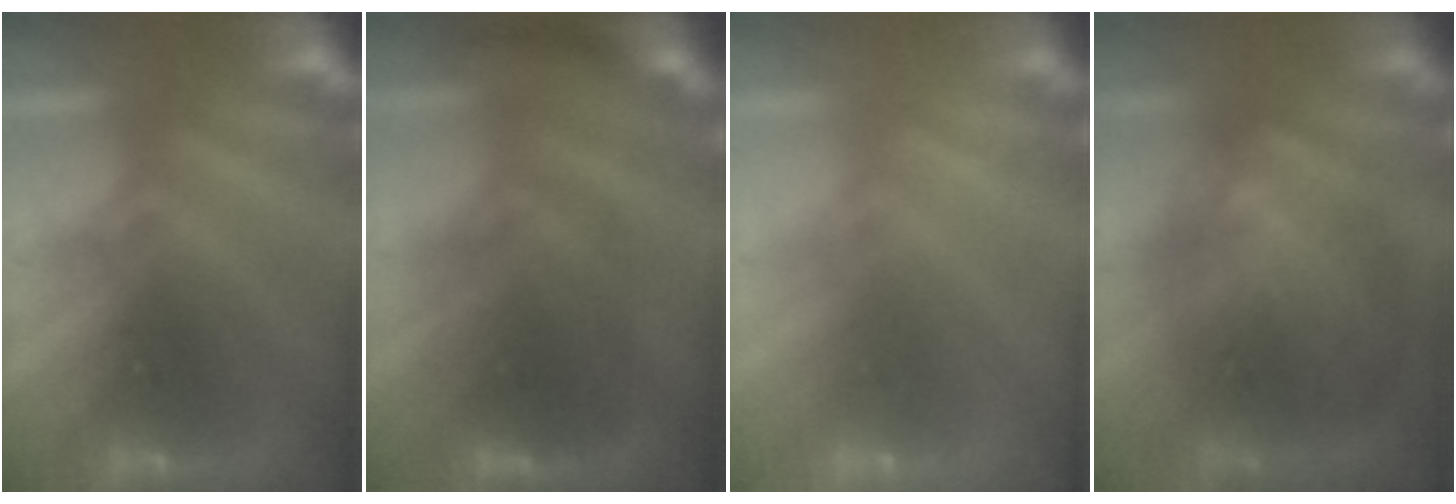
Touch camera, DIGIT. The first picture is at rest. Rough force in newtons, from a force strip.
{"total": 2.7}
{"total": 1.9}
{"total": 8.7}